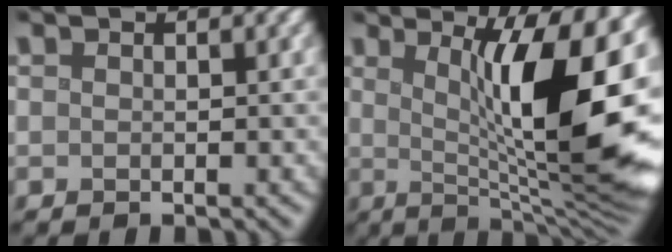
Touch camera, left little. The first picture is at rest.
{"total": 13.4, "force": [1.6, 3.3, 12.9], "torque": [-0.159, 0.001, 0.023]}